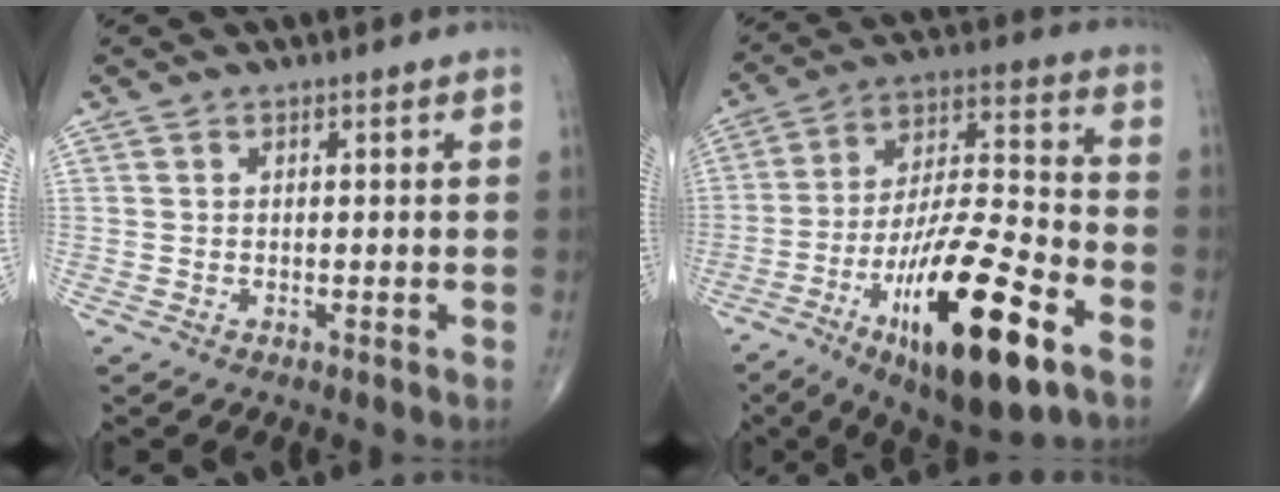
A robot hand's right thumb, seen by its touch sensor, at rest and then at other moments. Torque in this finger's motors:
{"motor_torque": [2.49, 2.52, 1.99, -0.78, 0.42]}